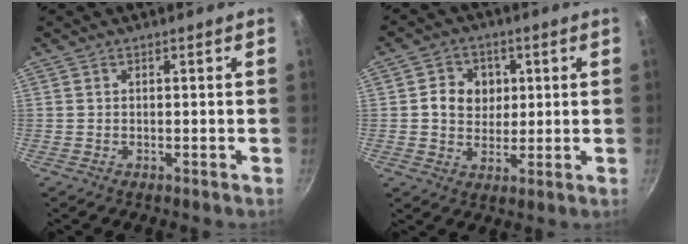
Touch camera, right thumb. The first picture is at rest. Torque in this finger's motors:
{"motor_torque": [-0.47, 0.56, 0.23, -0.21, 0.08]}